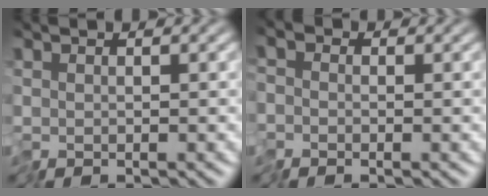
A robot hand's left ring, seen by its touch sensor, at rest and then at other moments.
{"total": 1.4, "force": [-0.8, 1.1, 0.4], "torque": [-0.008, 0.000, -0.019]}